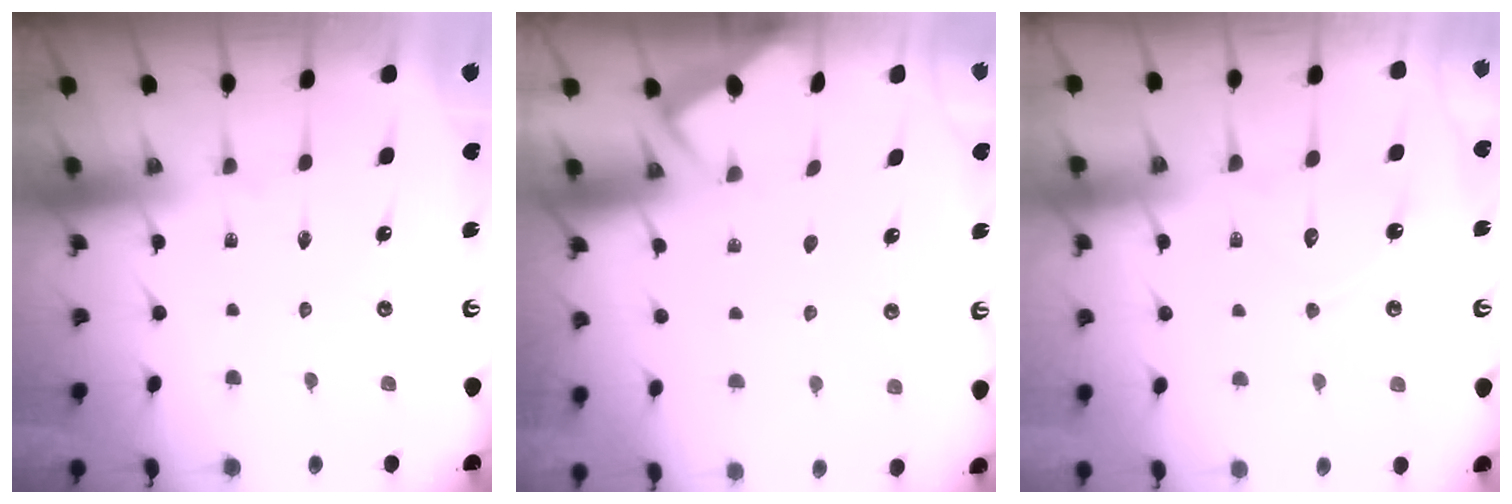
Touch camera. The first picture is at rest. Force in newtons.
{"total": 2.5, "press": 2.5, "slide": 0.4}
{"total": 8.7, "press": 8.7, "slide": 0.7}